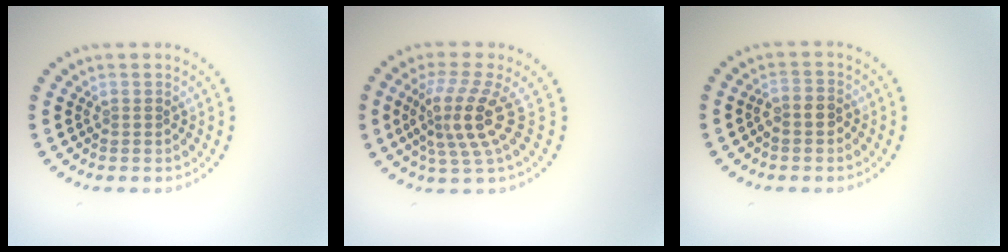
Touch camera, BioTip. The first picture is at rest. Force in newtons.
{"total": 4.3, "press": 3.1, "slide": 2.9}
{"total": 1.5, "press": 1.3, "slide": 0.8}